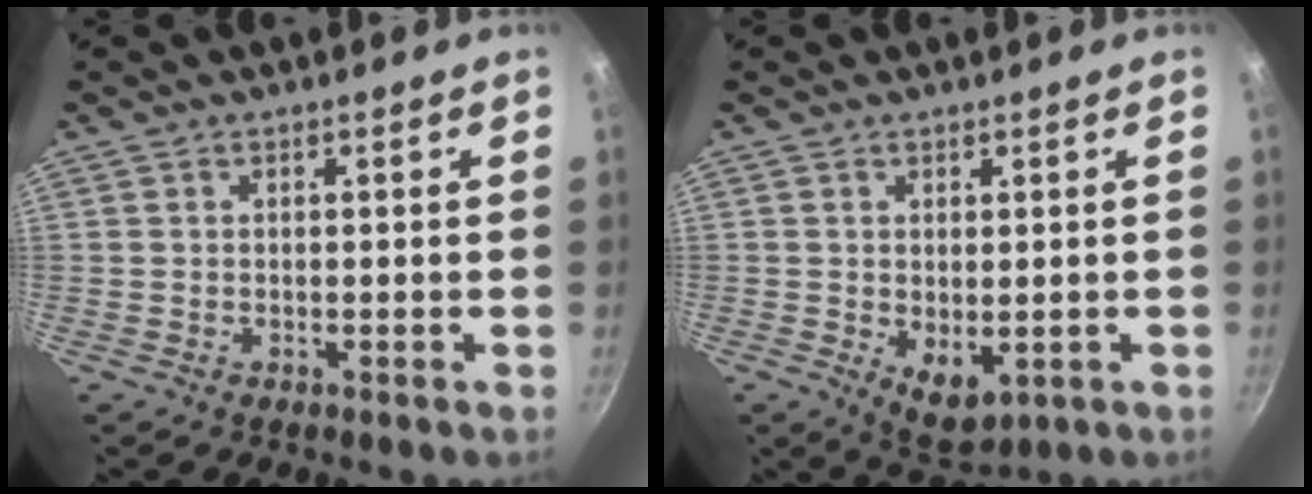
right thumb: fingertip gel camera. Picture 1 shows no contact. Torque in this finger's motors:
{"motor_torque": [-0.44, 0.27, -0.06, 0.11, 0.01]}